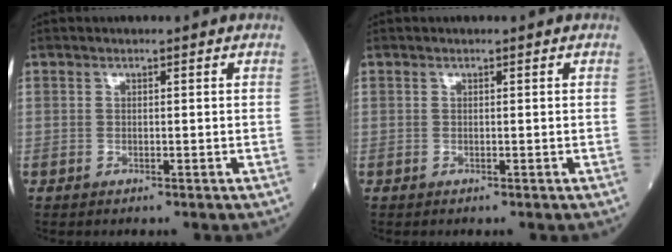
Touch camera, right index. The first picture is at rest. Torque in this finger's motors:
{"motor_torque": [0.00, 0.00, 0.00, 0.00]}